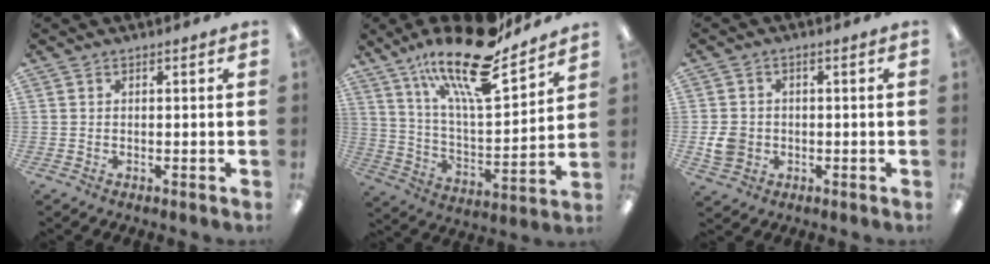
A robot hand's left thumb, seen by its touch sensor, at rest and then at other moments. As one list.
[{"total": 22.7, "force": [17.1, 6.3, 13.6], "torque": [-0.232, -0.105, 0.286]}, {"total": 5.1, "force": [-1.0, 4.5, 2.3], "torque": [-0.028, 0.002, -0.017]}]